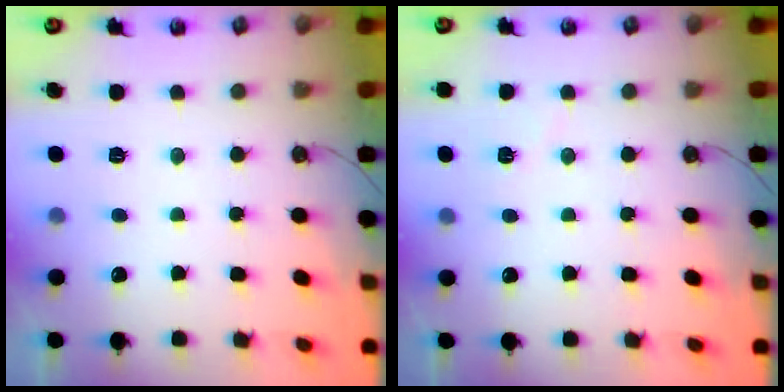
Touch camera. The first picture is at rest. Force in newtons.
{"total": 5.0, "press": 4.3, "slide": 2.7}